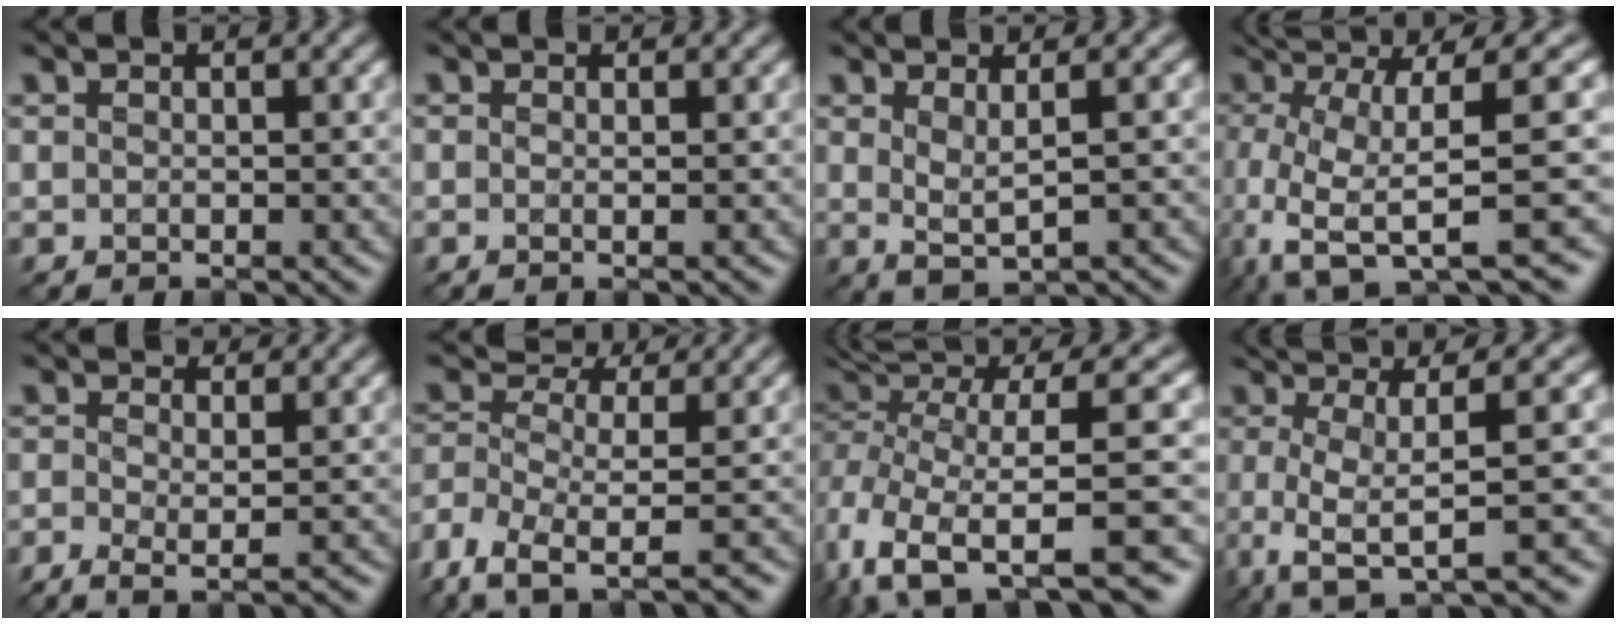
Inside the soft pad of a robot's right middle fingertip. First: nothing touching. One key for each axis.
{"total": 0.9, "fx": 0.0, "fy": 0.3, "fz": 0.8, "tx": -0.014, "ty": -0.007, "tz": -0.010}
{"total": 2.3, "fx": 0.5, "fy": 0.7, "fz": 2.1, "tx": -0.036, "ty": -0.008, "tz": 0.012}
{"total": 11.3, "fx": -0.8, "fy": 2.3, "fz": 11.1, "tx": -0.186, "ty": 0.017, "tz": -0.001}
{"total": 3.2, "fx": -0.8, "fy": 1.5, "fz": 2.8, "tx": -0.038, "ty": -0.003, "tz": -0.012}
{"total": 7.1, "fx": -3.4, "fy": 3.6, "fz": 5.0, "tx": -0.102, "ty": 0.013, "tz": -0.043}
{"total": 11.3, "fx": -2.0, "fy": 4.3, "fz": 10.3, "tx": -0.210, "ty": 0.000, "tz": -0.013}
{"total": 7.1, "fx": -0.9, "fy": 1.5, "fz": 6.9, "tx": -0.089, "ty": 0.004, "tz": -0.020}